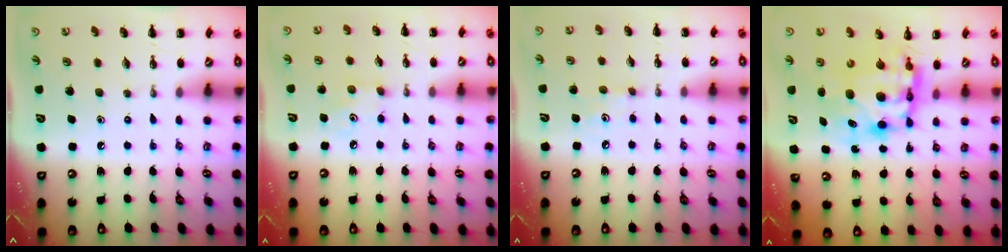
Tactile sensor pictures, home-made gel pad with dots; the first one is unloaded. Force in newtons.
{"total": 3.5, "press": 3.4, "slide": 0.9}
{"total": 3.5, "press": 3.3, "slide": 1.2}
{"total": 8.4, "press": 8.1, "slide": 2.0}